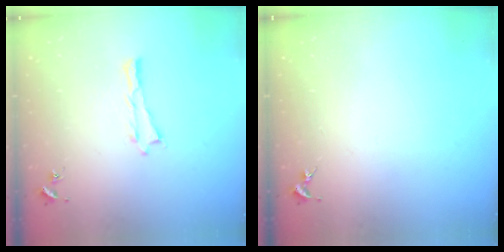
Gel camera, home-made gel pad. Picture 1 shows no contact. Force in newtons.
{"total": 0.0}